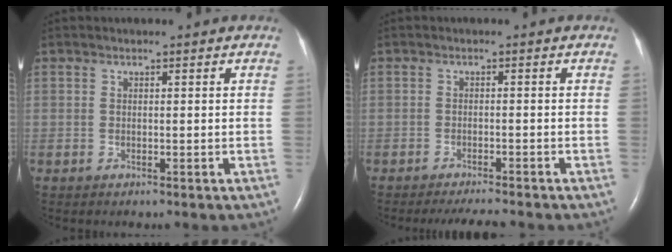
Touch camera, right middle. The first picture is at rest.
{"total": 4.4, "force": [-4.0, 0.1, 1.8], "torque": [-0.028, -0.014, -0.061]}